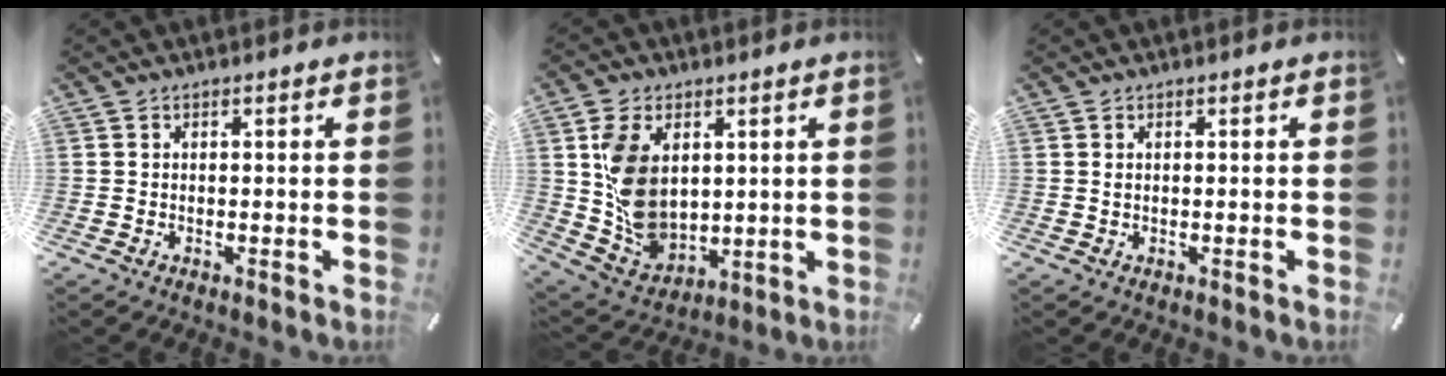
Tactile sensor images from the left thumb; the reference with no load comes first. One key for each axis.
{"total": 12.2, "fx": 3.1, "fy": 9.4, "fz": 7.2, "tx": -0.149, "ty": -0.004, "tz": 0.063}
{"total": 0.5, "fx": 0.1, "fy": 0.2, "fz": 0.5, "tx": -0.010, "ty": 0.001, "tz": 0.001}